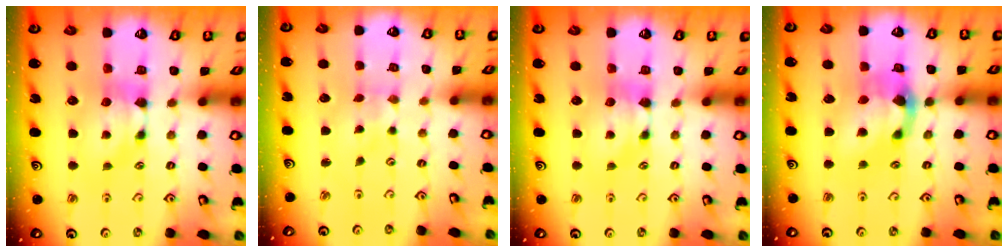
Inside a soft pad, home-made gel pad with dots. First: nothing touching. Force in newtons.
{"total": 4.1, "press": 4.0, "slide": 0.6}
{"total": 0.0}
{"total": 4.9, "press": 4.5, "slide": 1.9}